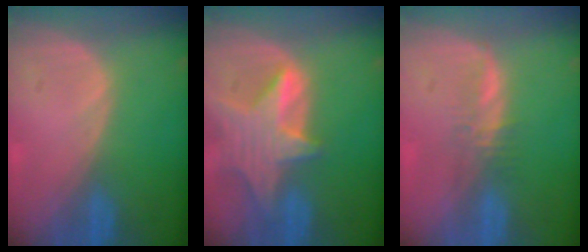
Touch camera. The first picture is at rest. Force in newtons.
{"total": 8.4, "press": 7.6, "slide": 3.6}
{"total": 2.3, "press": 2.2, "slide": 0.6}